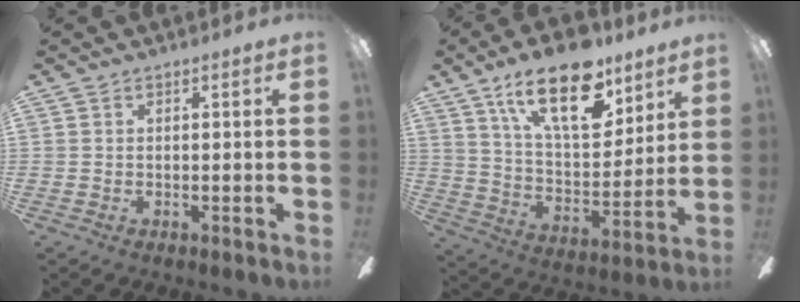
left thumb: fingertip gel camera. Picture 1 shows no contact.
{"total": 22.3, "force": [13.7, 10.1, 14.4], "torque": [-0.236, -0.067, 0.236]}